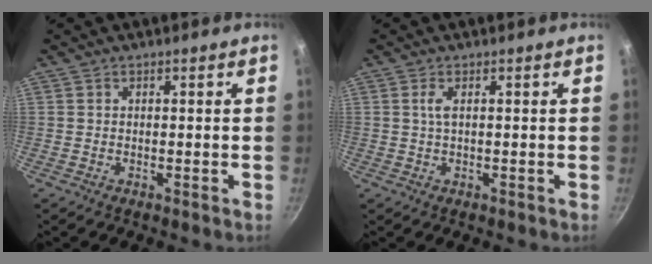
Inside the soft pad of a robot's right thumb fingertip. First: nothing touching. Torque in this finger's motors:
{"motor_torque": [0.86, 0.35, 0.33, -0.11, 0.08]}